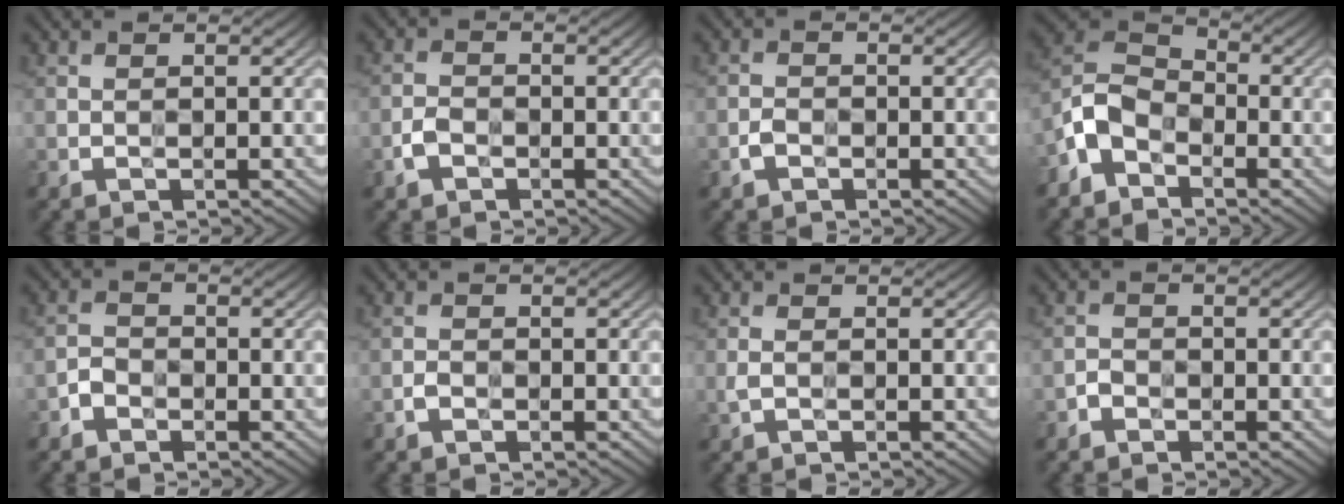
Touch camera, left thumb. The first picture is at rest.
{"total": 2.3, "force": [-1.2, 1.5, 1.2], "torque": [-0.026, 0.002, -0.030]}
{"total": 1.6, "force": [-0.9, 1.0, 0.8], "torque": [-0.016, 0.001, -0.021]}
{"total": 6.7, "force": [-4.0, 4.2, 3.5], "torque": [-0.083, 0.006, -0.098]}
{"total": 2.2, "force": [-1.4, 1.5, 0.8], "torque": [-0.012, 0.004, -0.035]}
{"total": 1.1, "force": [-0.7, 0.7, 0.5], "torque": [-0.011, 0.001, -0.016]}
{"total": 1.2, "force": [-0.3, 0.7, 1.0], "torque": [-0.027, 0.001, -0.009]}
{"total": 1.6, "force": [-1.1, 1.0, 0.5], "torque": [-0.006, 0.003, -0.025]}